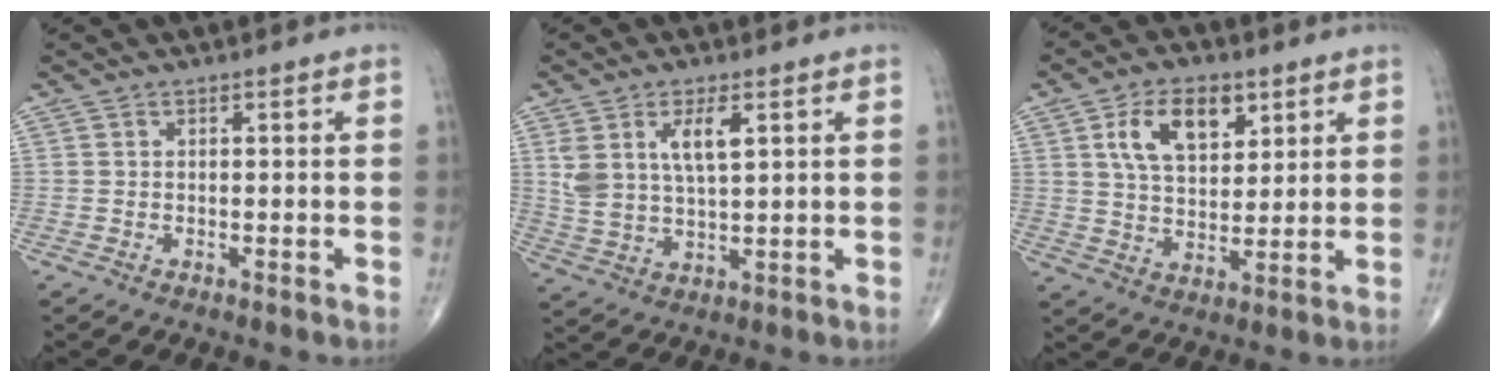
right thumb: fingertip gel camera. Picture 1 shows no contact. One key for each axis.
{"total": 8.5, "fx": 3.3, "fy": 3.5, "fz": 7.0, "tx": -0.134, "ty": -0.012, "tz": 0.070}
{"total": 11.3, "fx": 4.8, "fy": 6.5, "fz": 7.9, "tx": -0.114, "ty": -0.014, "tz": 0.088}